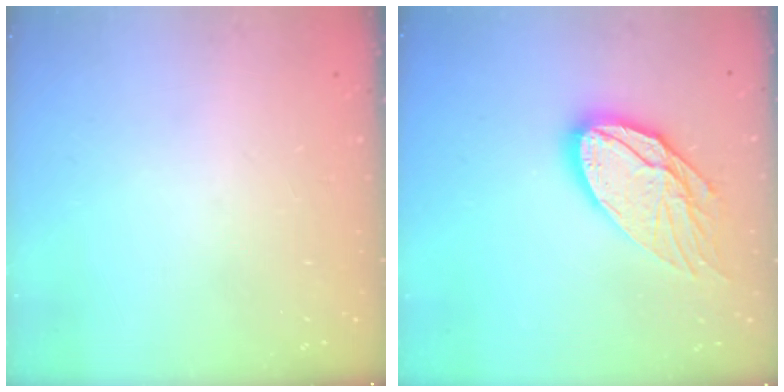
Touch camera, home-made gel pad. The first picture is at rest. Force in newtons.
{"total": 16.0, "press": 15.9, "slide": 1.5}